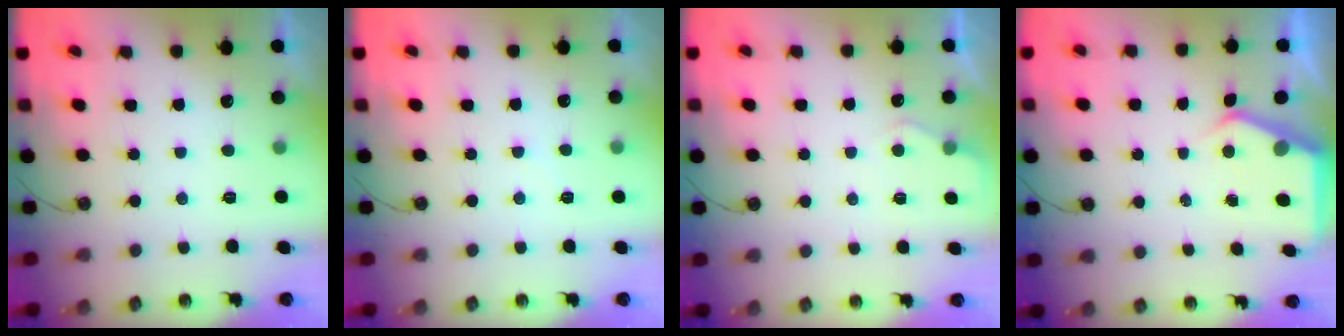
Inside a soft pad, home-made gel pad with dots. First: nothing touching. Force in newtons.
{"total": 3.6, "press": 3.5, "slide": 0.6}
{"total": 3.5, "press": 3.5, "slide": 0.5}
{"total": 4.4, "press": 4.3, "slide": 0.5}